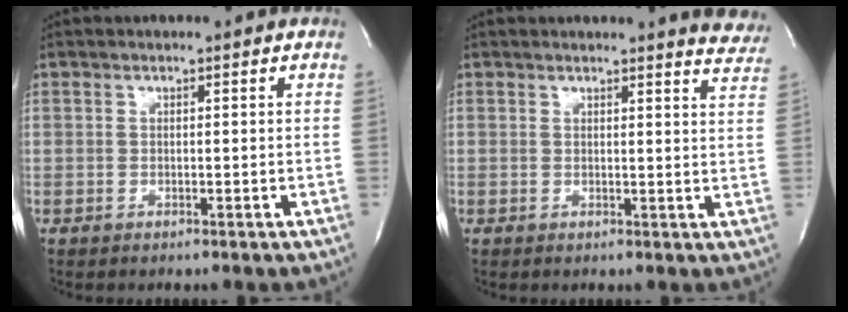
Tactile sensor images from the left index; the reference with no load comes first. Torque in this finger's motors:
{"motor_torque": [-0.16, 0.09, 0.10, 0.02]}